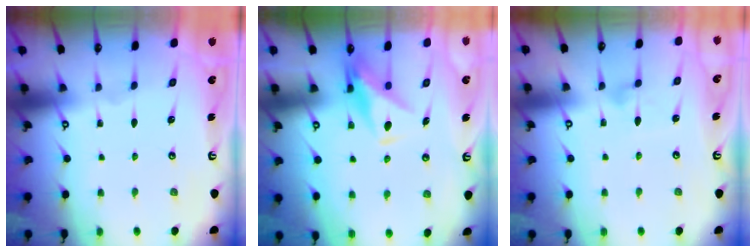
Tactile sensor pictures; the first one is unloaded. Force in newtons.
{"total": 9.8, "press": 9.8, "slide": 0.7}
{"total": 7.7, "press": 7.7, "slide": 0.4}